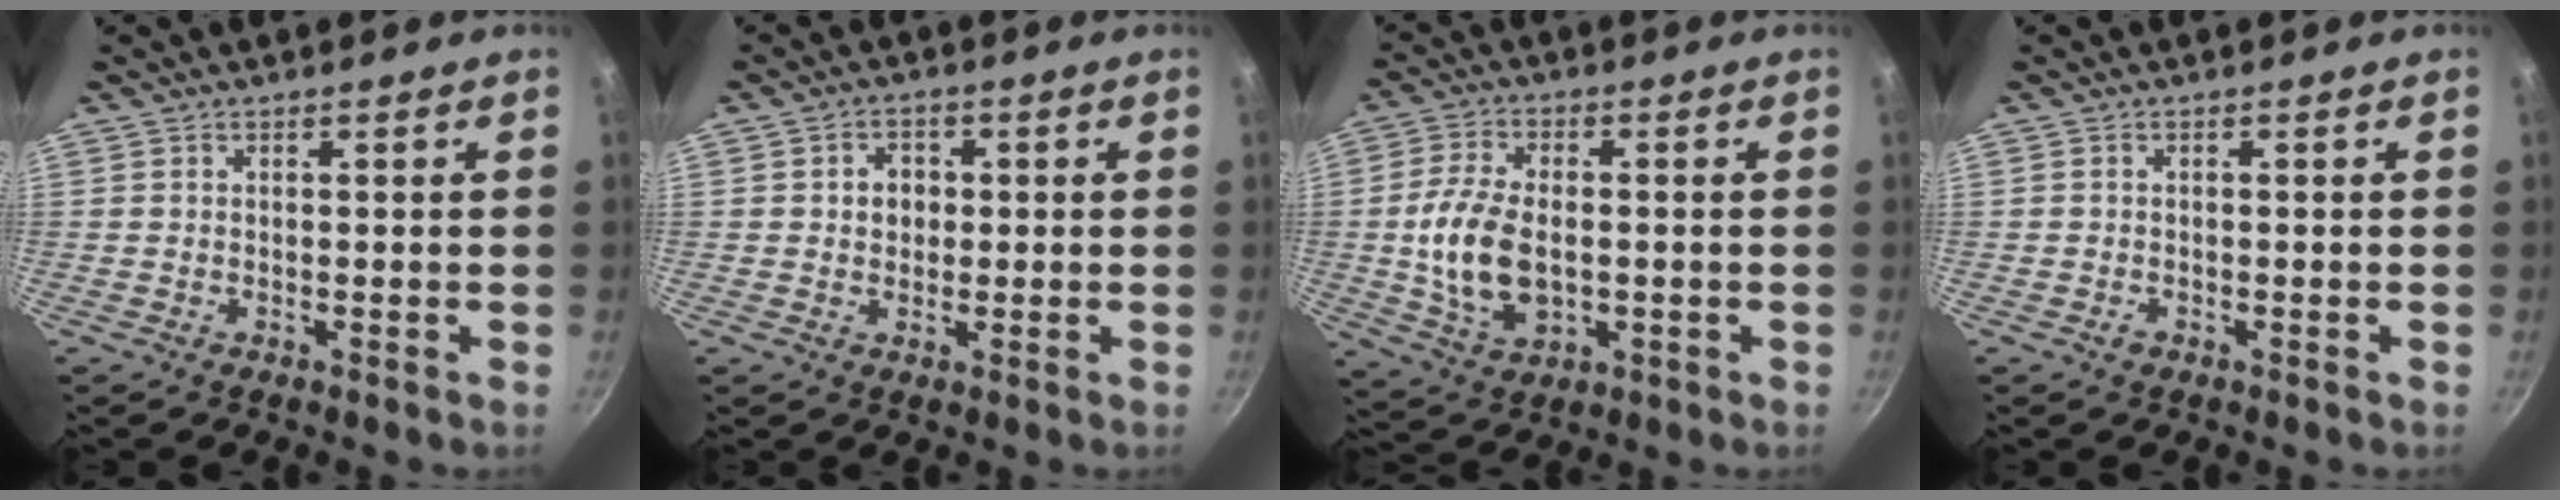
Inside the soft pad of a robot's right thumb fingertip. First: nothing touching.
{"total": 3.8, "force": [0.3, 3.3, 1.9], "torque": [-0.008, 0.005, 0.003]}
{"total": 12.1, "force": [-0.8, 7.5, 9.5], "torque": [-0.178, 0.007, -0.010]}
{"total": 0.9, "force": [-0.5, 0.7, 0.4], "torque": [-0.007, 0.001, -0.009]}